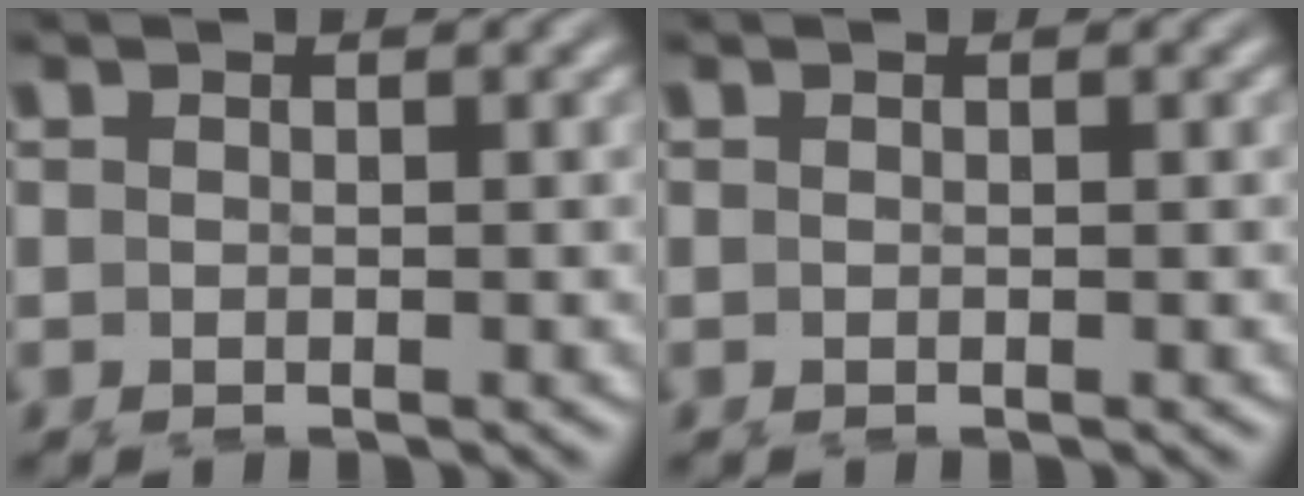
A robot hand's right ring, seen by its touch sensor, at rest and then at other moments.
{"total": 0.0}